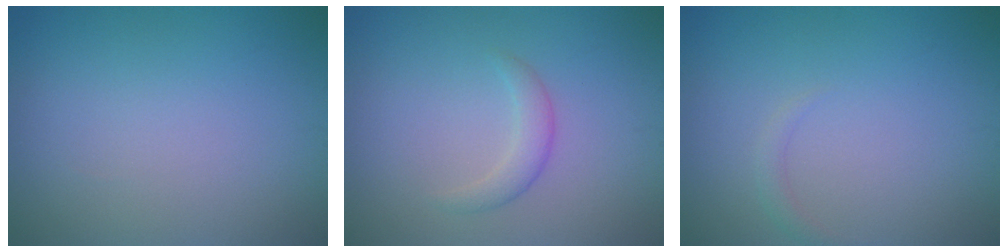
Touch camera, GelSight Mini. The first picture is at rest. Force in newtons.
{"total": 1.6, "press": 1.6, "slide": 0.1}
{"total": 0.8, "press": 0.8, "slide": 0.1}